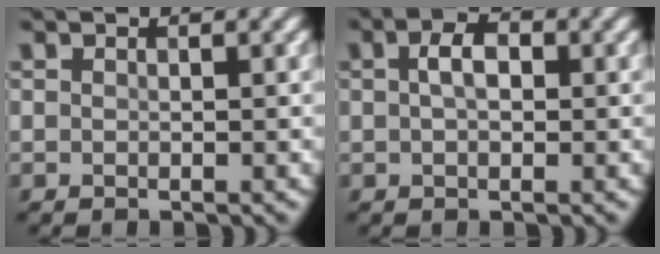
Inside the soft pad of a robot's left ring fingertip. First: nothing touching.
{"total": 2.5, "force": [0.4, 1.5, 2.0], "torque": [-0.036, 0.005, 0.002]}